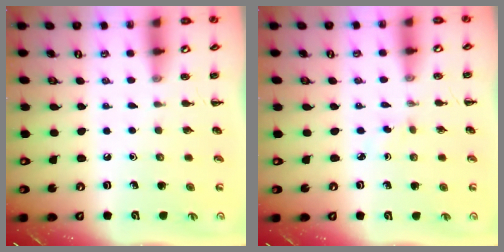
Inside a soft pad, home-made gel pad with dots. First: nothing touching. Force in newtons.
{"total": 1.3, "press": 1.2, "slide": 0.6}